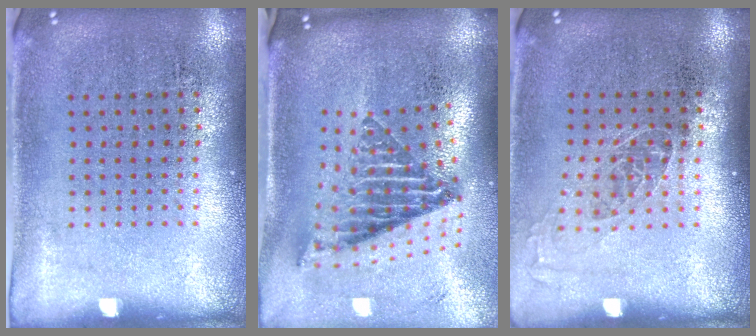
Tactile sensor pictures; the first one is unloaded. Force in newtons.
{"total": 2.6, "press": 1.6, "slide": 2.0}
{"total": 1.1, "press": 0.9, "slide": 0.5}